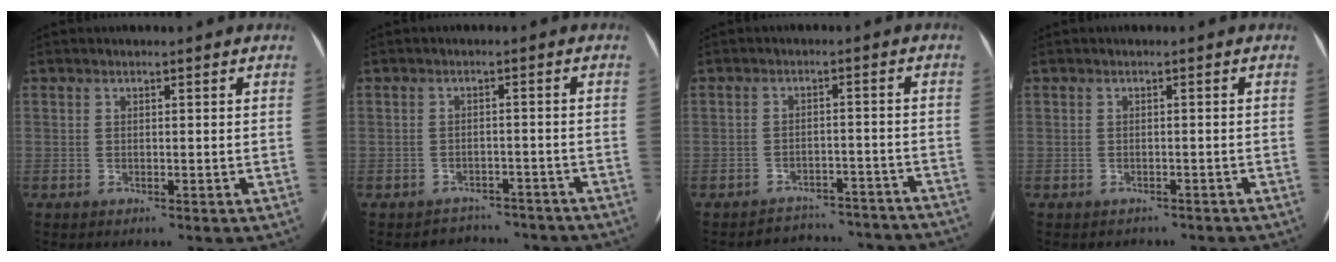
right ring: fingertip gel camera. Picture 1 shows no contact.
{"total": 8.6, "force": [-7.6, 3.8, 1.4], "torque": [-0.029, 0.023, -0.090]}
{"total": 17.1, "force": [-16.1, 4.6, 3.5], "torque": [-0.062, 0.034, -0.188]}
{"total": 2.4, "force": [-1.9, 1.3, 0.6], "torque": [-0.008, 0.002, -0.019]}